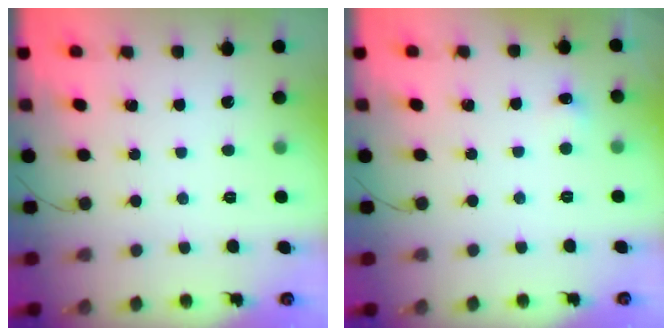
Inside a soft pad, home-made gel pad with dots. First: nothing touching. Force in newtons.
{"total": 4.0, "press": 3.9, "slide": 1.1}